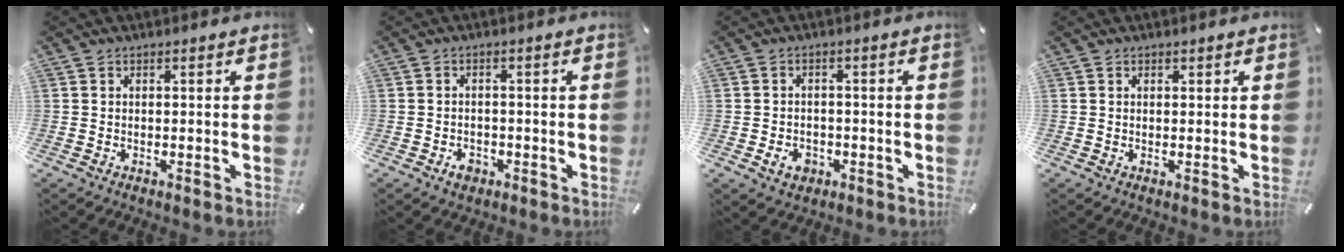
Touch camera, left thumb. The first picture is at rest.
{"total": 3.1, "force": [-1.5, 2.3, 1.4], "torque": [-0.023, 0.007, -0.028]}
{"total": 4.3, "force": [-1.6, 3.4, 2.1], "torque": [-0.040, -0.001, -0.032]}
{"total": 0.6, "force": [0.3, 0.4, 0.2], "torque": [-0.004, 0.002, 0.005]}